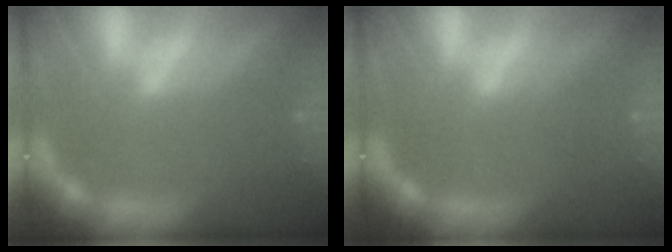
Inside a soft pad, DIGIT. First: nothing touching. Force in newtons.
{"total": 1.0}